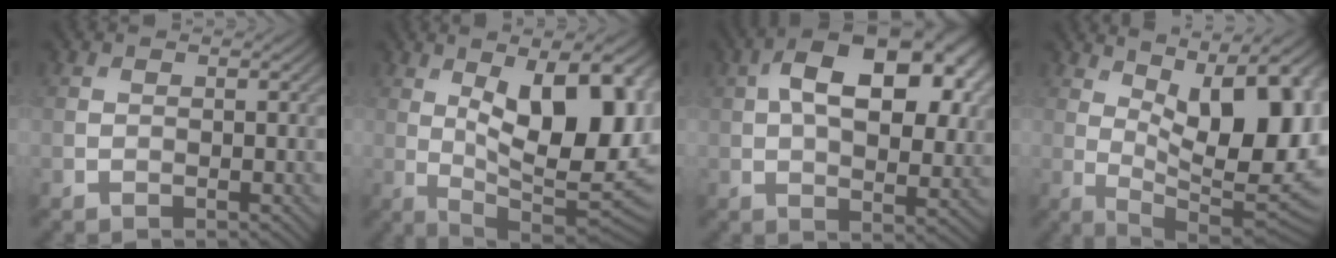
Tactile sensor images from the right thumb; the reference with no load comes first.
{"total": 16.7, "force": [3.2, 7.2, 14.7], "torque": [-0.198, 0.019, 0.047]}
{"total": 15.0, "force": [4.1, 8.4, 11.8], "torque": [-0.165, 0.018, 0.054]}
{"total": 17.3, "force": [4.9, 7.0, 15.0], "torque": [-0.203, 0.031, 0.088]}